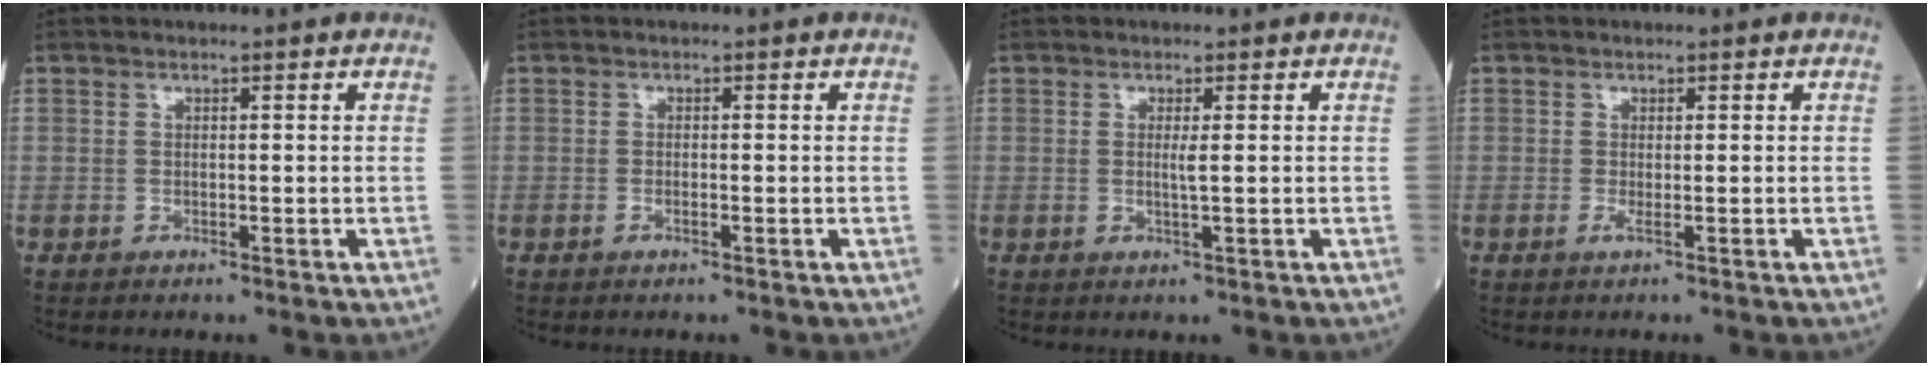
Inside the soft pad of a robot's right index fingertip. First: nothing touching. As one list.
[{"total": 1.2, "force": [-0.5, 0.5, 0.9], "torque": [-0.024, 0.000, -0.007]}, {"total": 1.9, "force": [0.0, 0.3, 1.9], "torque": [-0.043, -0.003, 0.003]}, {"total": 1.1, "force": [-0.4, 0.3, 1.0], "torque": [-0.024, -0.003, -0.006]}]